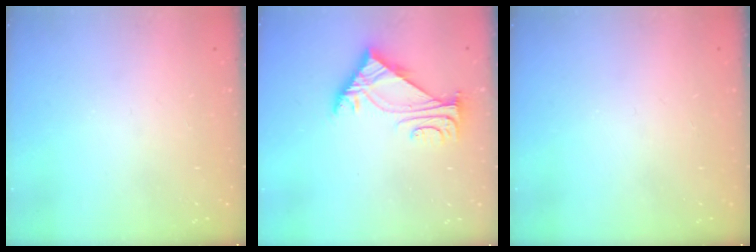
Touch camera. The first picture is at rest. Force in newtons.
{"total": 5.6, "press": 5.5, "slide": 1.2}
{"total": 0.0}